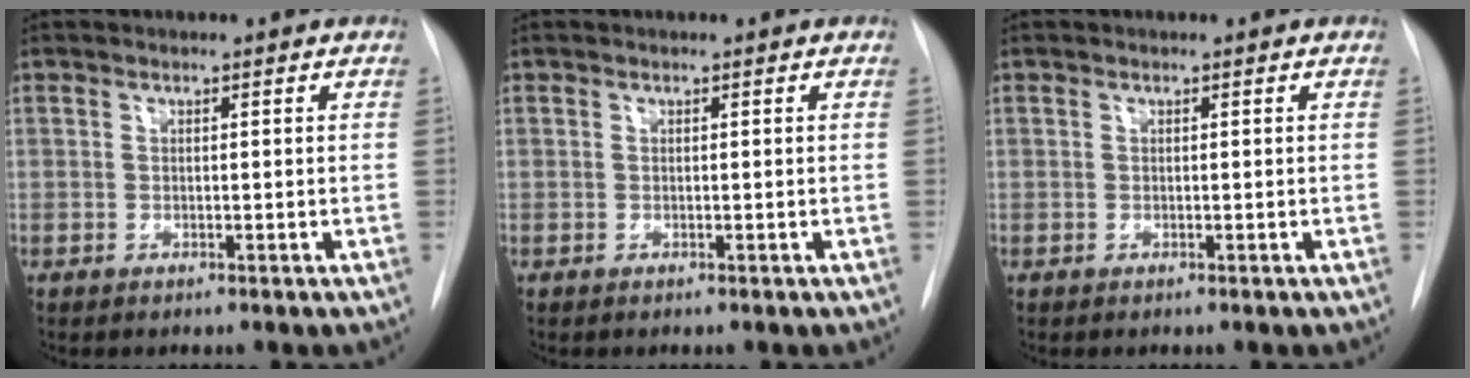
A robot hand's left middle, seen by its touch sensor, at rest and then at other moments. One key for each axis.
{"total": 0.0}
{"total": 0.0}